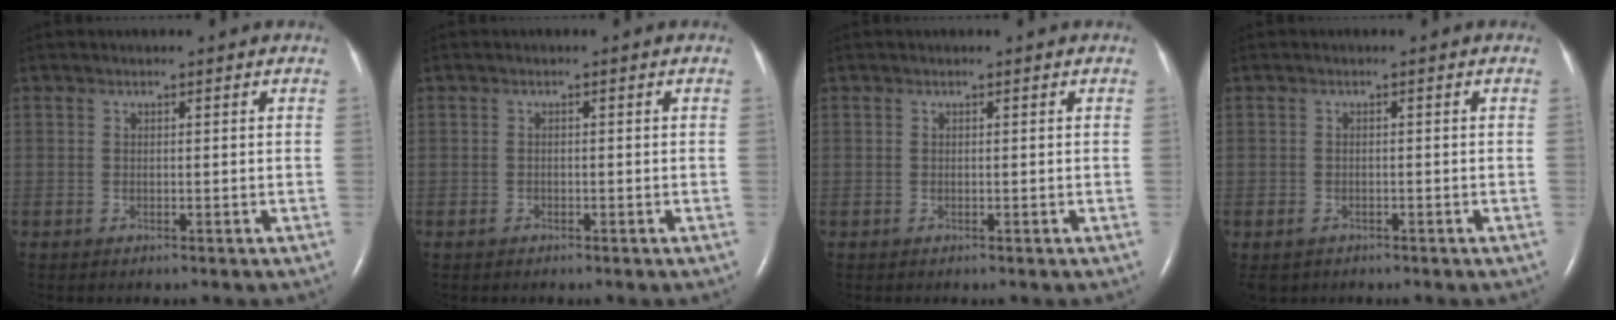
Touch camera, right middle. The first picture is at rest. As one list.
[{"total": 0.6, "force": [-0.5, 0.4, 0.1], "torque": [-0.006, 0.001, -0.010]}, {"total": 0.0}, {"total": 2.5, "force": [-1.6, 1.7, 0.8], "torque": [-0.019, -0.003, -0.022]}]